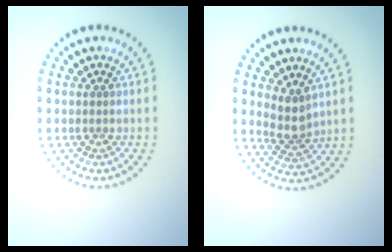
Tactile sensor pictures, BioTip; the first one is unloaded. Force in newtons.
{"total": 2.5, "press": 2.0, "slide": 1.4}